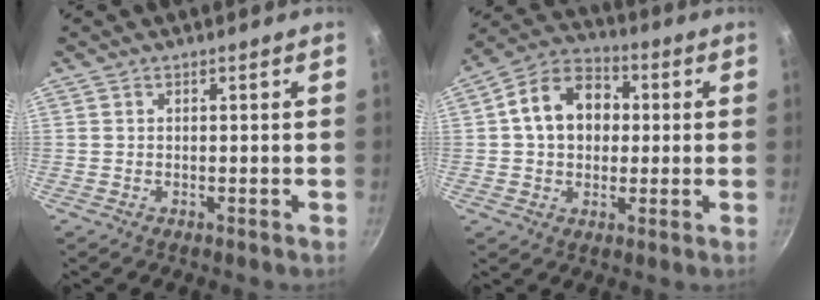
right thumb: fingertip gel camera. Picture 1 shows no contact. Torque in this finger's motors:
{"motor_torque": [0.18, 0.24, 0.10, 0.02, 0.11]}